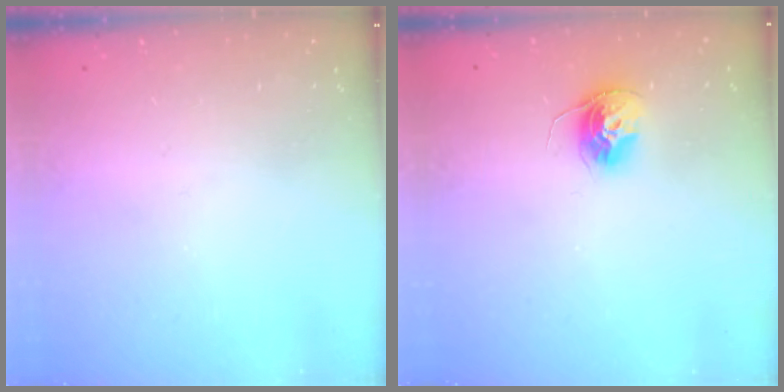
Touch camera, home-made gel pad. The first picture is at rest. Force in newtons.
{"total": 11.4, "press": 11.4, "slide": 1.0}